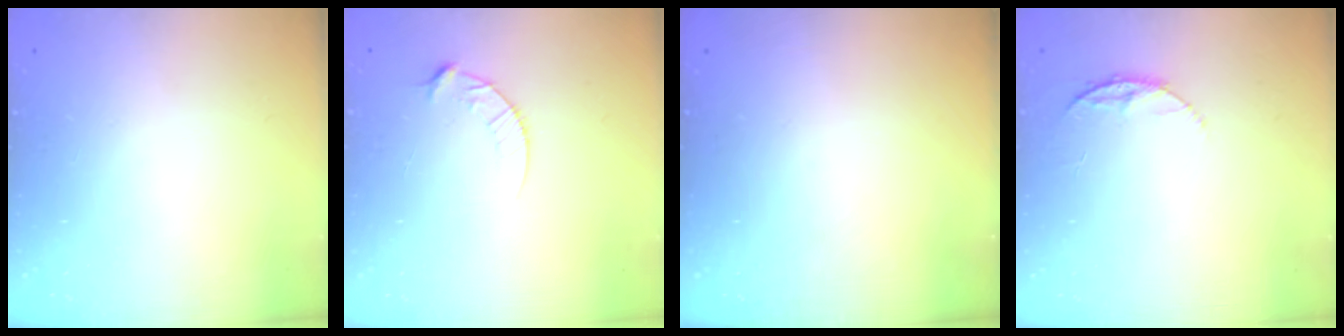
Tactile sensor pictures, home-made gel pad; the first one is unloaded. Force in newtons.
{"total": 6.6, "press": 6.6, "slide": 0.7}
{"total": 0.0}
{"total": 6.5, "press": 6.5, "slide": 0.7}